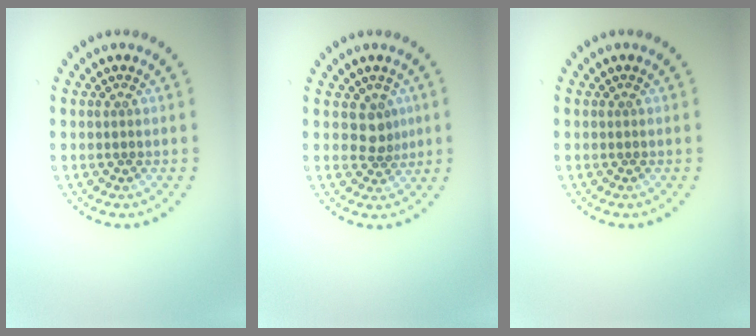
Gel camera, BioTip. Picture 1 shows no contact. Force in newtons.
{"total": 2.0, "press": 1.6, "slide": 1.2}
{"total": 0.0}